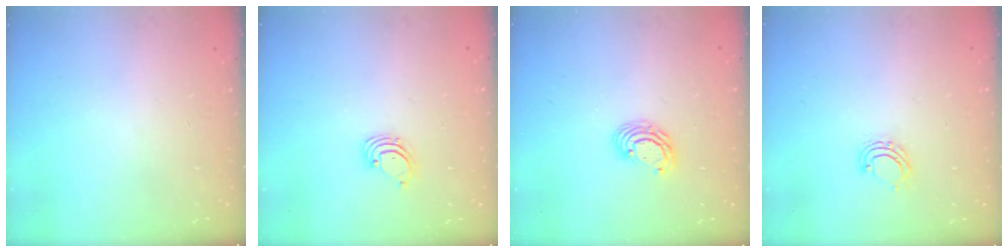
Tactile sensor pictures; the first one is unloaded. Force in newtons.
{"total": 1.5, "press": 1.5, "slide": 0.1}
{"total": 5.4, "press": 5.4, "slide": 0.2}
{"total": 4.9, "press": 4.8, "slide": 0.7}